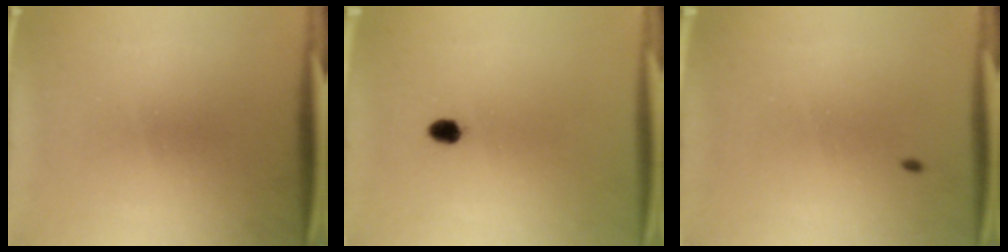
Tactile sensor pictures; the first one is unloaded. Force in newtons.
{"total": 2.1}
{"total": 0.7}